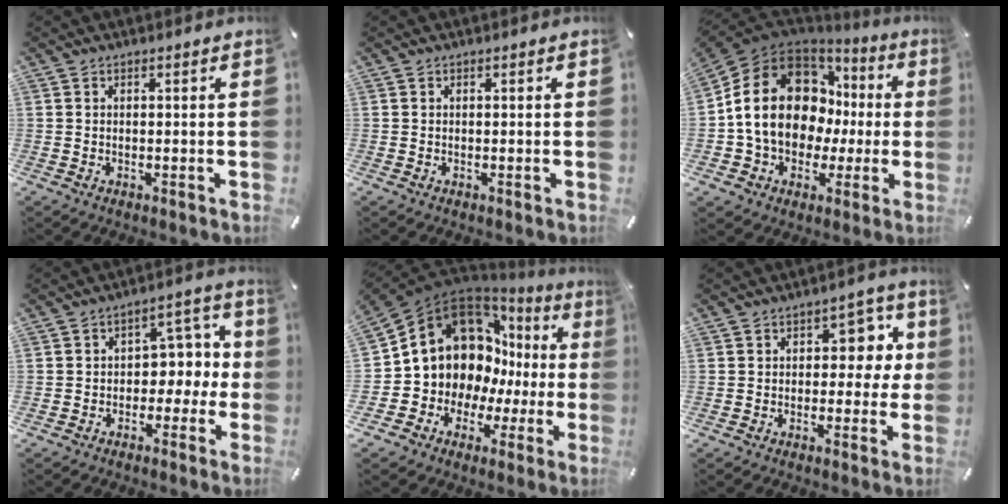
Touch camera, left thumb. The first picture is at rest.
{"total": 0.0}
{"total": 19.5, "force": [1.8, 15.5, 11.7], "torque": [-0.243, -0.004, 0.036]}
{"total": 7.7, "force": [0.1, 6.1, 4.7], "torque": [-0.064, 0.006, -0.003]}
{"total": 15.7, "force": [5.1, 13.3, 6.5], "torque": [-0.106, -0.053, 0.114]}
{"total": 7.8, "force": [1.2, 5.6, 5.4], "torque": [-0.053, -0.002, 0.012]}